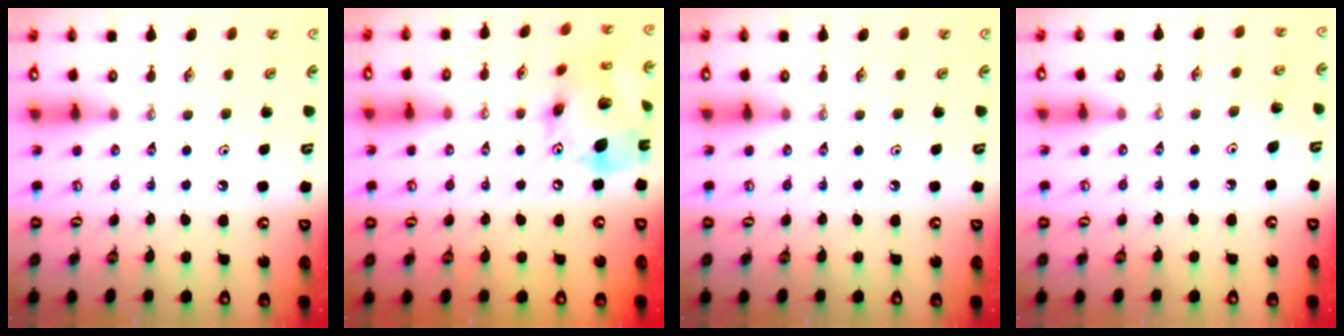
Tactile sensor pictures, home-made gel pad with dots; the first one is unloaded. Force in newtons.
{"total": 18.3, "press": 18.2, "slide": 2.3}
{"total": 0.0}
{"total": 4.6, "press": 4.4, "slide": 1.2}